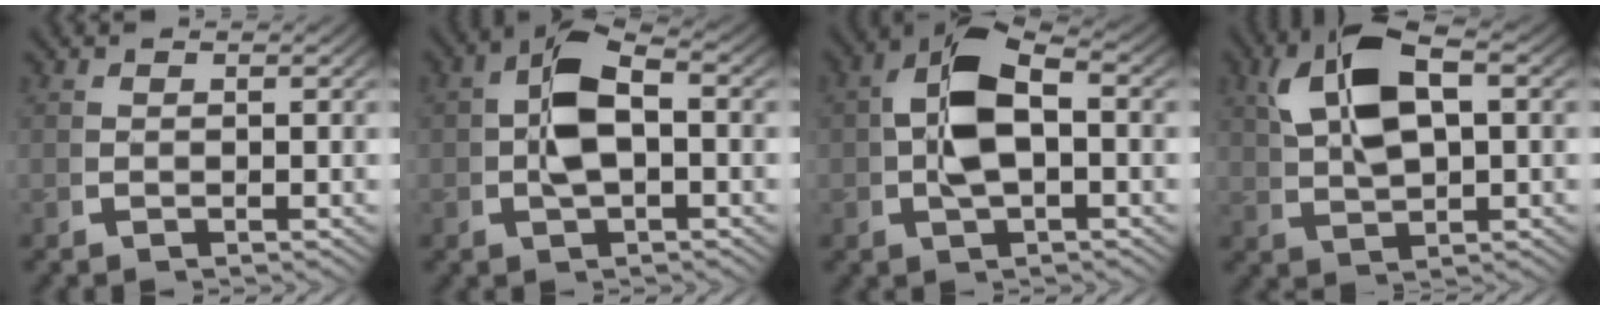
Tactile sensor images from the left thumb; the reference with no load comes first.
{"total": 6.5, "force": [-0.2, 3.9, 5.2], "torque": [-0.107, -0.009, -0.001]}
{"total": 8.7, "force": [0.1, 5.3, 6.9], "torque": [-0.139, -0.015, 0.007]}
{"total": 8.3, "force": [2.1, 4.4, 6.8], "torque": [-0.131, -0.007, 0.047]}